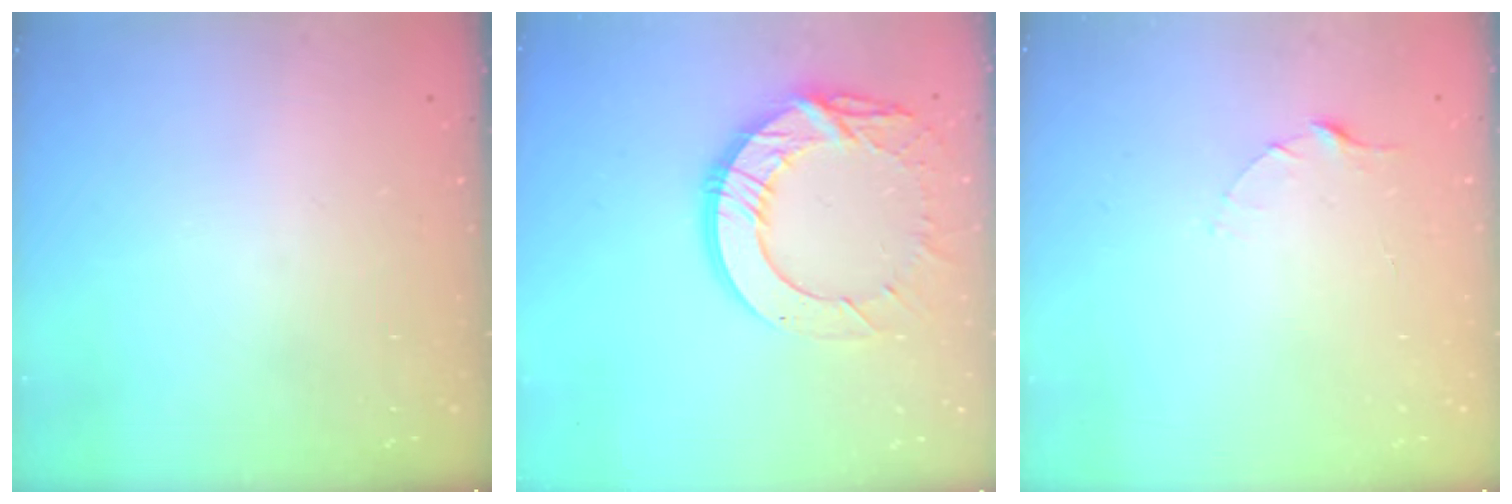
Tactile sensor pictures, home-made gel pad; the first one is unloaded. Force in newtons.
{"total": 16.0, "press": 15.9, "slide": 1.4}
{"total": 2.5, "press": 2.5, "slide": 0.3}